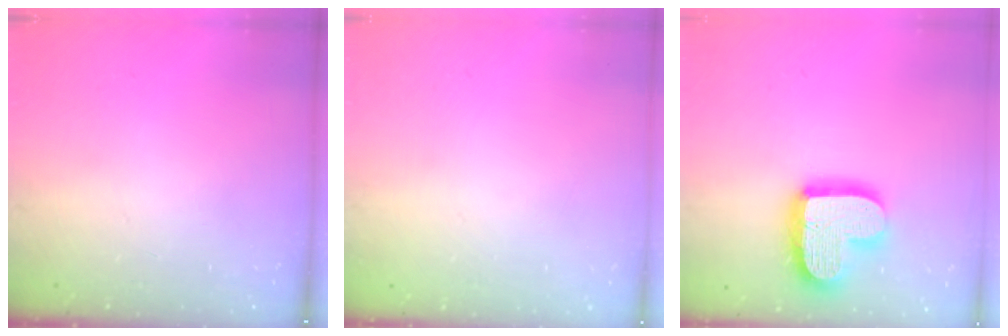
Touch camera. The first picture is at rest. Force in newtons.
{"total": 0.0}
{"total": 17.8, "press": 17.8, "slide": 1.3}